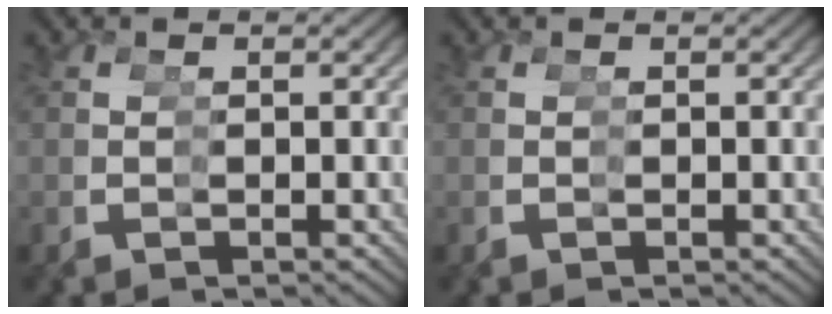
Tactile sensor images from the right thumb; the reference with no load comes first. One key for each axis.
{"total": 0.0}